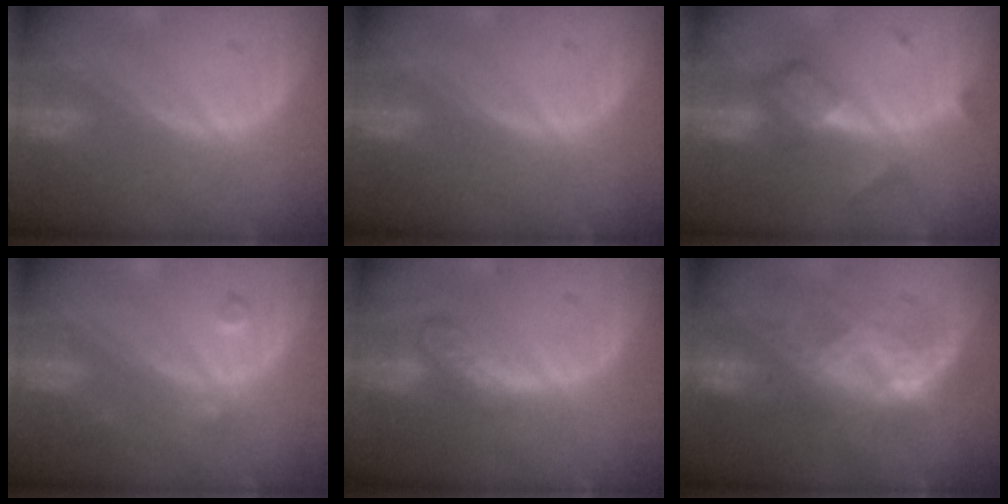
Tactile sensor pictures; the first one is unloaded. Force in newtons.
{"total": 0.0}
{"total": 5.6, "press": 5.4, "slide": 1.2}
{"total": 2.0, "press": 2.0, "slide": 0.2}
{"total": 5.3, "press": 4.8, "slide": 2.1}
{"total": 7.4, "press": 7.4, "slide": 0.2}